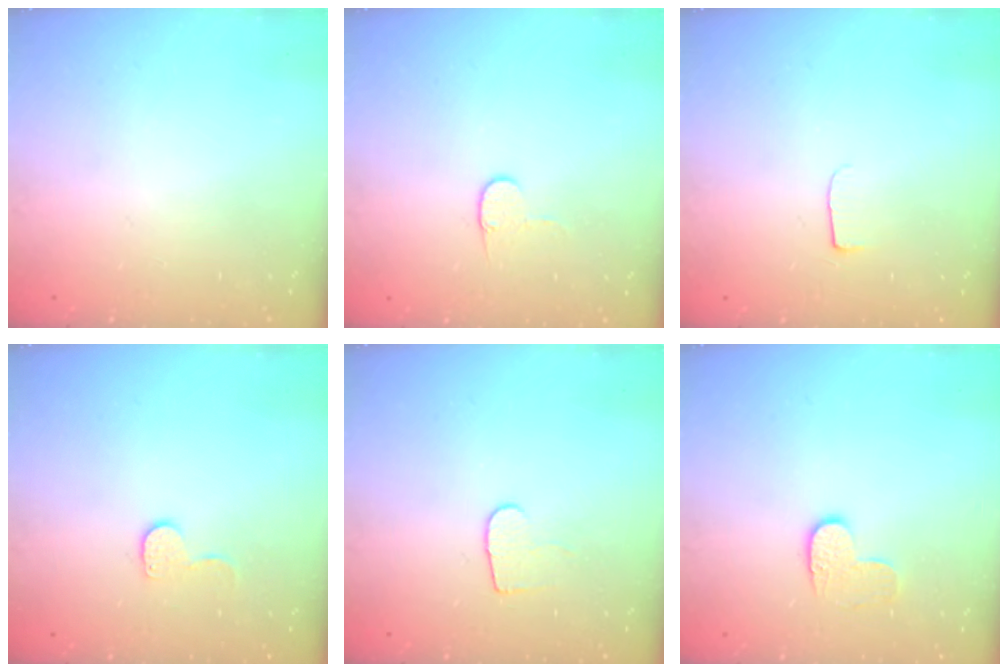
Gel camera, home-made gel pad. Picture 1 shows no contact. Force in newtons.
{"total": 4.3, "press": 4.3, "slide": 0.4}
{"total": 5.1, "press": 5.0, "slide": 0.6}
{"total": 6.8, "press": 6.7, "slide": 0.6}
{"total": 6.3, "press": 6.3, "slide": 0.6}
{"total": 6.5, "press": 6.4, "slide": 0.5}